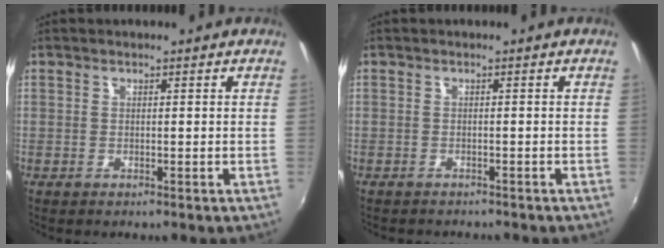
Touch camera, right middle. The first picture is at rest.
{"total": 2.4, "force": [-2.2, 0.6, 0.5], "torque": [-0.019, -0.013, -0.034]}